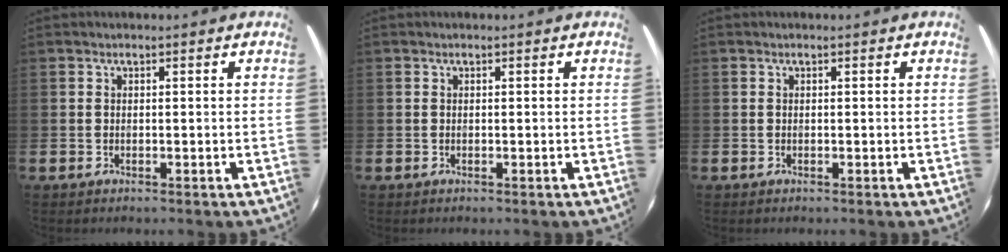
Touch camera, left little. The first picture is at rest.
{"total": 0.0}
{"total": 0.0}